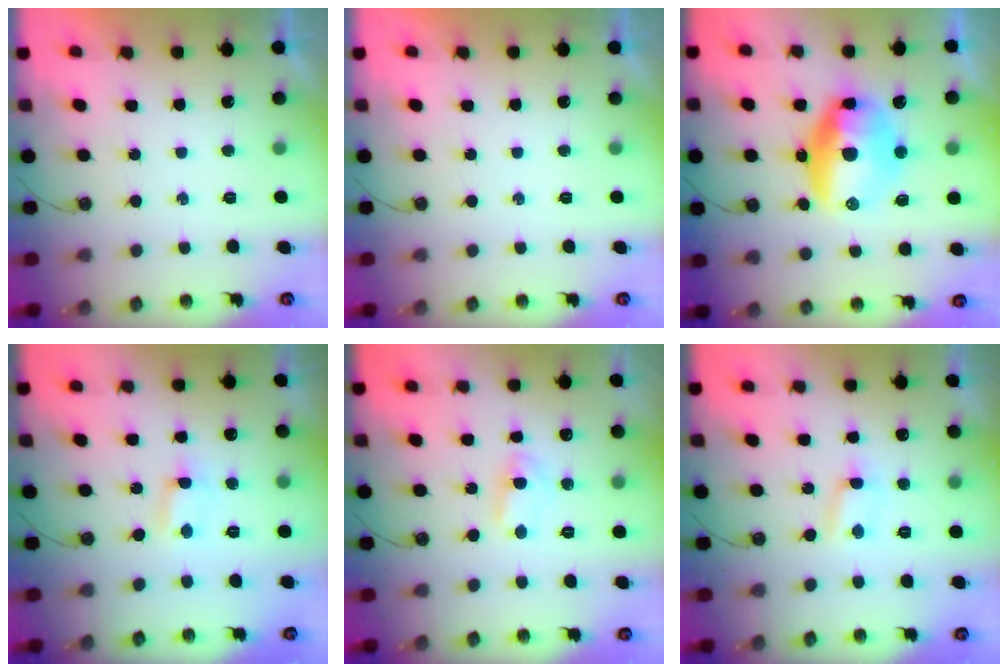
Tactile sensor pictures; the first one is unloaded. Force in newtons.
{"total": 0.0}
{"total": 13.4, "press": 13.4, "slide": 0.9}
{"total": 0.6, "press": 0.4, "slide": 0.5}
{"total": 2.8, "press": 2.8, "slide": 0.3}
{"total": 1.8, "press": 1.8, "slide": 0.2}